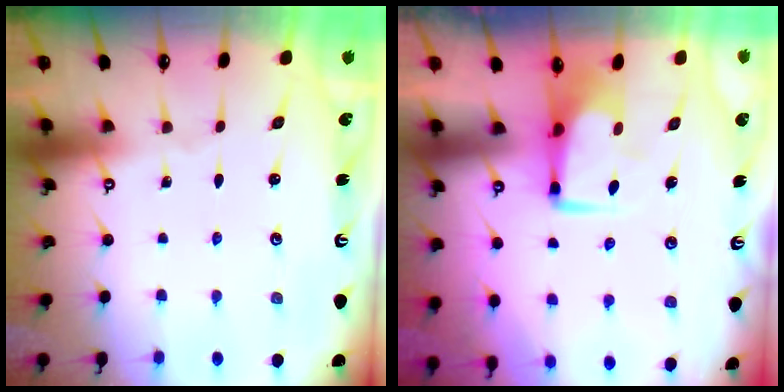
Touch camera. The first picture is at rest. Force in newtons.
{"total": 0.9, "press": 0.7, "slide": 0.4}